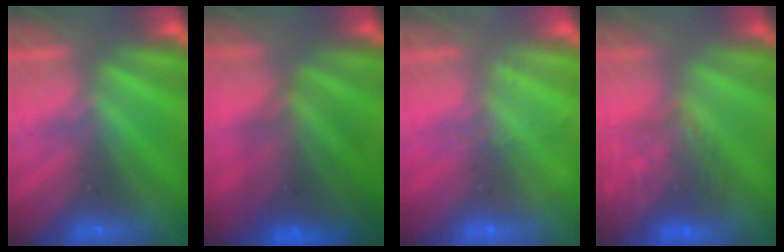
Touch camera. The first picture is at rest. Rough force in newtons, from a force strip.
{"total": 7.2}
{"total": 1.9}
{"total": 7.7}